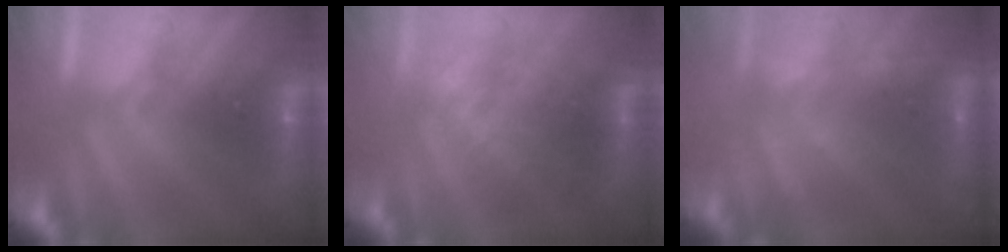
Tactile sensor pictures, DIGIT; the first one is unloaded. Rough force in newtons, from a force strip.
{"total": 2.6}
{"total": 2.2}